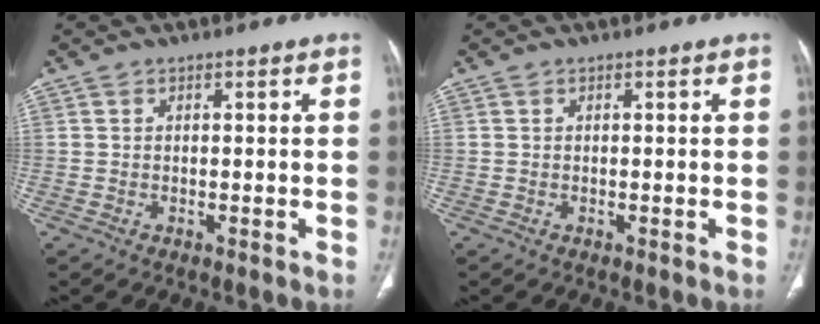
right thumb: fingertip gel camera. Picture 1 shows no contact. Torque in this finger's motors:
{"motor_torque": [0.00, 0.00, 0.00, 0.00, 0.00]}